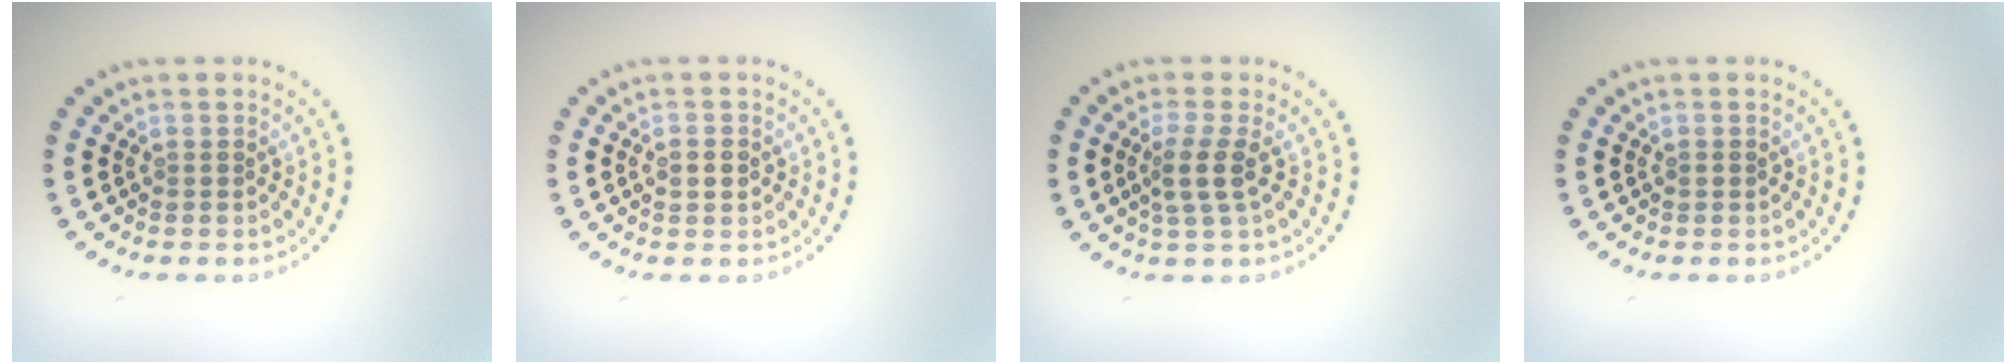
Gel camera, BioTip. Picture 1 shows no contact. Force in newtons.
{"total": 2.0, "press": 2.0, "slide": 0.0}
{"total": 2.4, "press": 1.9, "slide": 1.6}
{"total": 0.5, "press": 0.5, "slide": 0.1}